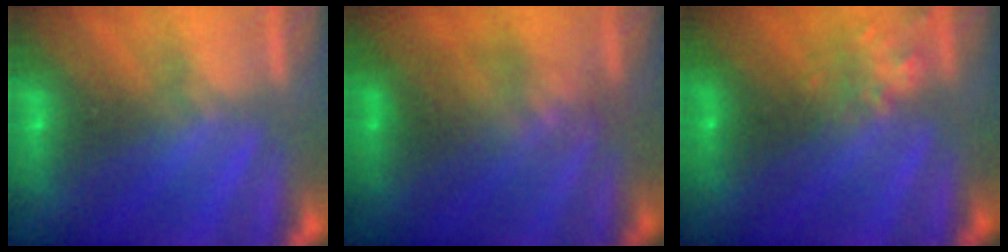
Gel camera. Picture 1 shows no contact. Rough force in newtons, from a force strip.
{"total": 2.3}
{"total": 2.4}